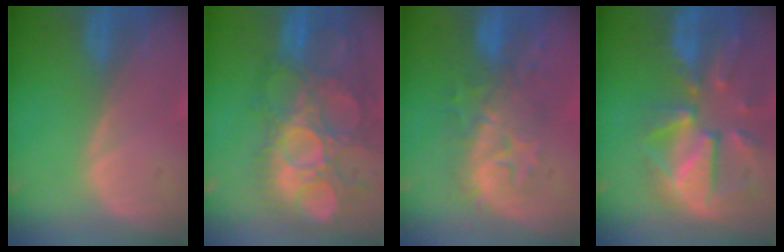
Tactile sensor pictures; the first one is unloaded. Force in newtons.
{"total": 13.5, "press": 12.4, "slide": 5.4}
{"total": 9.1, "press": 8.6, "slide": 3.0}
{"total": 12.1, "press": 10.5, "slide": 5.9}